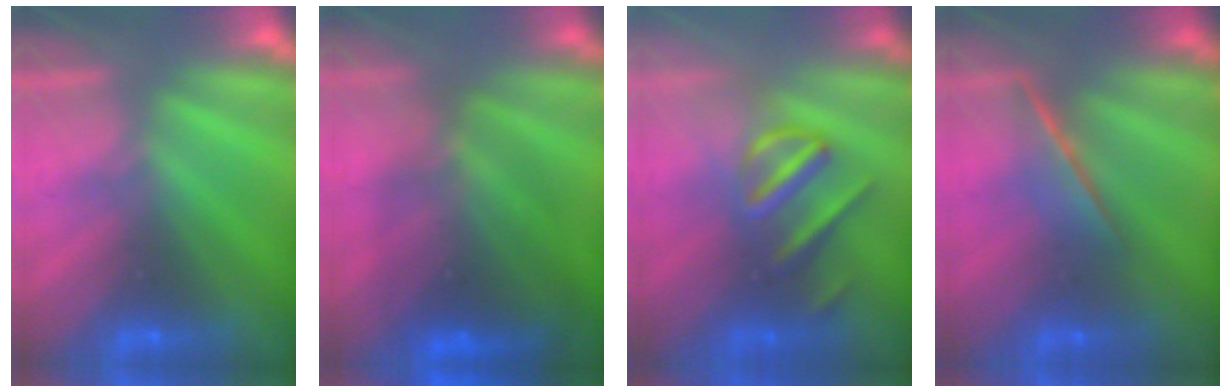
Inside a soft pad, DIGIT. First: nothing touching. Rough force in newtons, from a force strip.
{"total": 7.6}
{"total": 3.0}
{"total": 1.6}